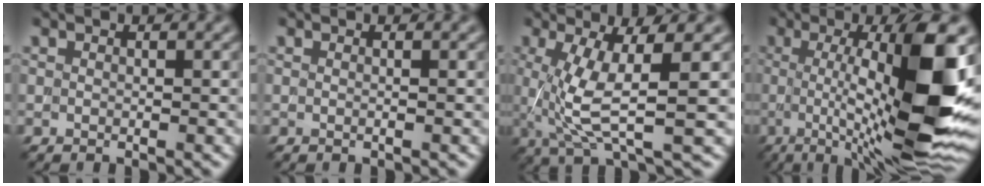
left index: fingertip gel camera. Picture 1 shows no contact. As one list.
[{"total": 0.6, "force": [0.1, 0.3, 0.5], "torque": [-0.007, -0.002, -0.006]}, {"total": 6.4, "force": [0.5, 1.5, 6.2], "torque": [-0.129, -0.002, 0.015]}, {"total": 13.7, "force": [0.3, 3.5, 13.3], "torque": [-0.197, -0.005, 0.006]}]